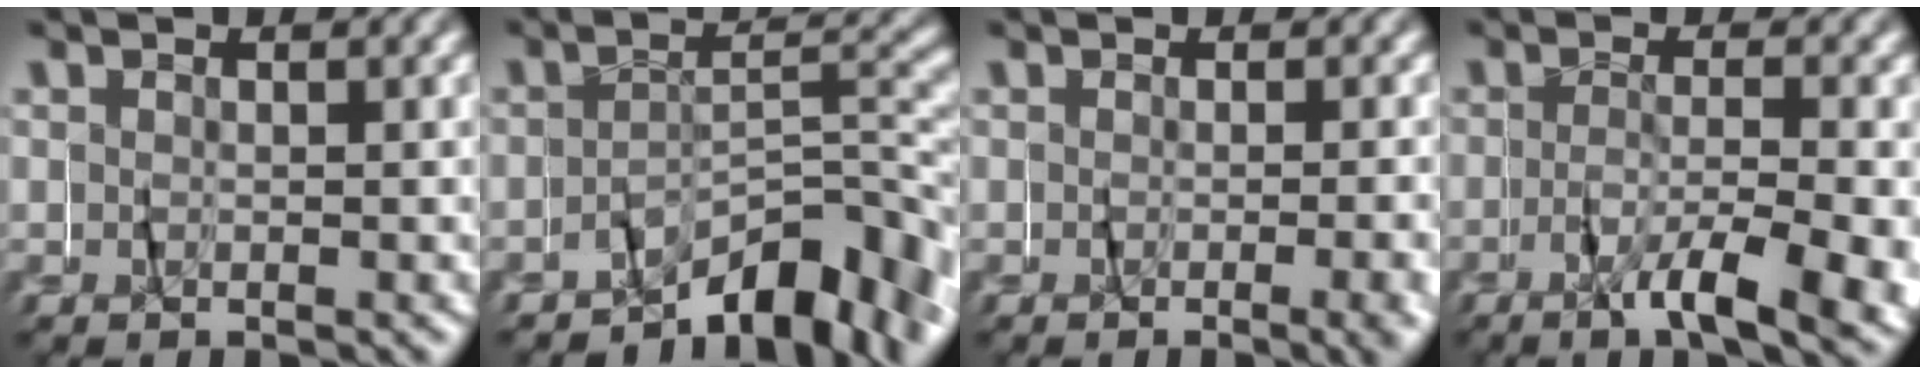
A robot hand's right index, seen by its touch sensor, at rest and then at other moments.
{"total": 7.4, "force": [-6.1, 1.6, 3.8], "torque": [-0.054, -0.009, -0.092]}
{"total": 2.0, "force": [-1.1, -0.7, 1.6], "torque": [-0.027, -0.009, -0.012]}
{"total": 7.5, "force": [-4.0, 1.6, 6.2], "torque": [-0.094, -0.017, -0.062]}